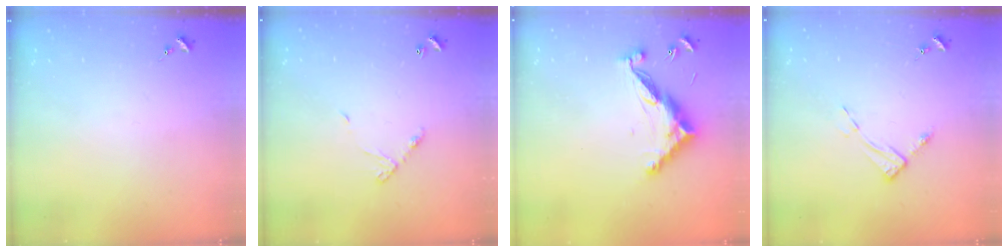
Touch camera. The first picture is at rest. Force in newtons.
{"total": 6.2, "press": 6.2, "slide": 0.4}
{"total": 12.4, "press": 12.4, "slide": 0.2}
{"total": 6.5, "press": 6.5, "slide": 0.5}